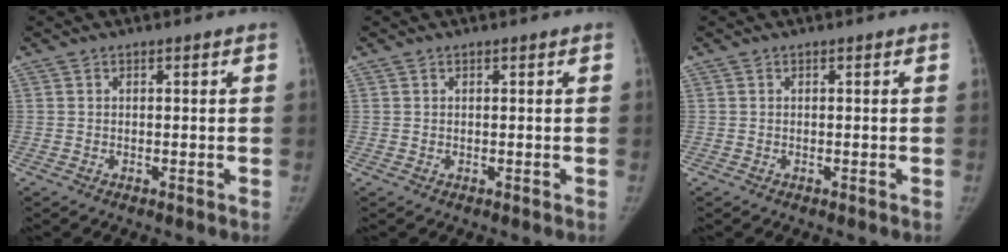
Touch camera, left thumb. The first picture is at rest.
{"total": 0.0}
{"total": 0.0}